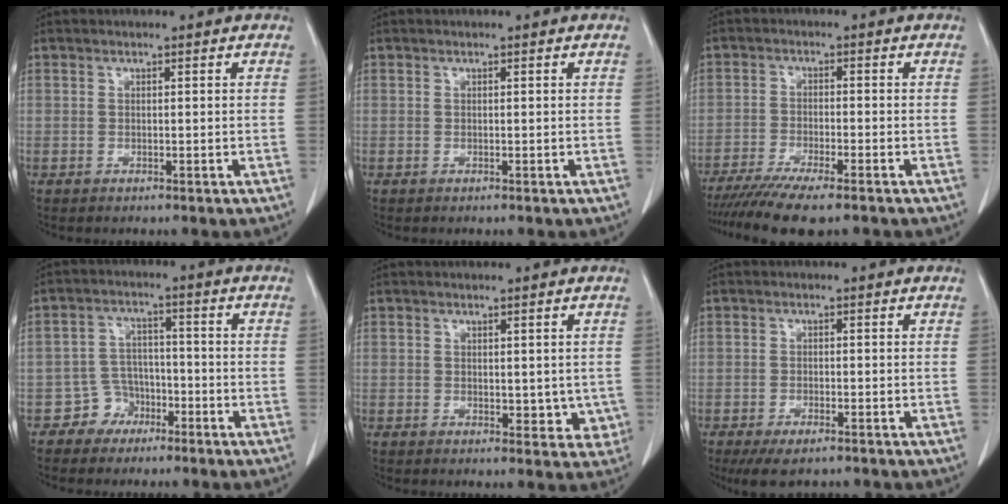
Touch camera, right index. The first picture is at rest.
{"total": 0.0}
{"total": 9.6, "force": [-7.7, 0.6, 5.7], "torque": [-0.089, -0.019, -0.124]}
{"total": 4.5, "force": [-2.8, 3.5, 0.3], "torque": [-0.005, 0.014, -0.046]}
{"total": 3.8, "force": [-0.2, 2.4, 3.0], "torque": [-0.015, -0.004, 0.003]}
{"total": 4.7, "force": [-3.4, 1.4, 3.0], "torque": [-0.054, -0.012, -0.054]}